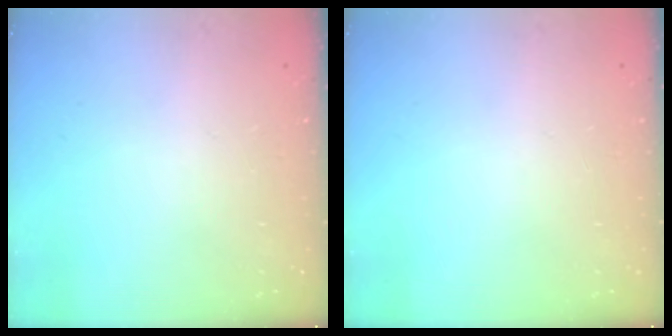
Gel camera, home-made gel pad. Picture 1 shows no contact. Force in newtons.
{"total": 0.0}